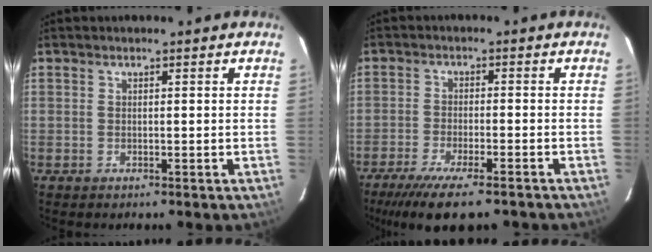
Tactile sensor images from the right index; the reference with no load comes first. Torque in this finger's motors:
{"motor_torque": [1.16, -0.98, 0.65, 0.12]}